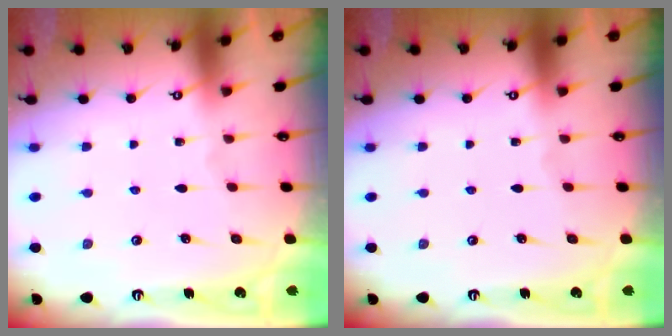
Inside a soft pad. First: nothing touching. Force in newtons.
{"total": 0.0}